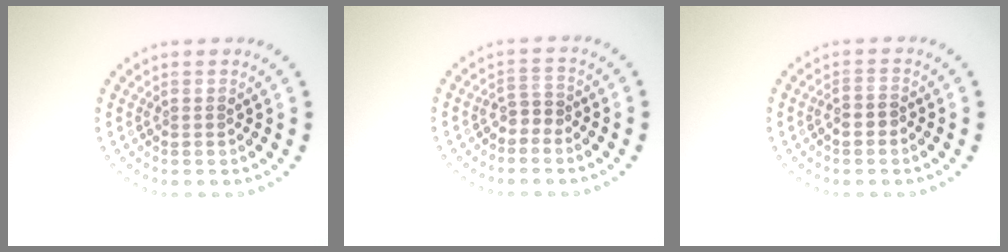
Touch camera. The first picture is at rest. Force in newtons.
{"total": 1.7, "press": 1.3, "slide": 1.1}
{"total": 1.5, "press": 1.3, "slide": 0.7}